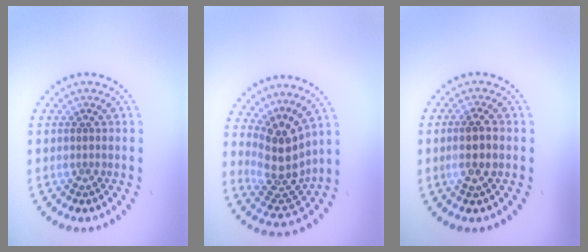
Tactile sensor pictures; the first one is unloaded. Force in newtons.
{"total": 4.3, "press": 3.1, "slide": 2.9}
{"total": 2.4, "press": 2.3, "slide": 0.7}